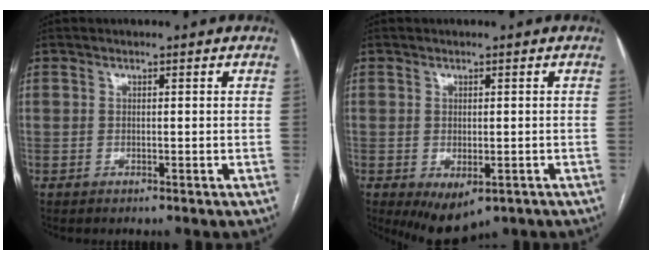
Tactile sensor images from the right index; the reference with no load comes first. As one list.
[{"total": 6.0, "force": [-2.8, 3.3, 4.1], "torque": [-0.059, -0.013, -0.032]}]